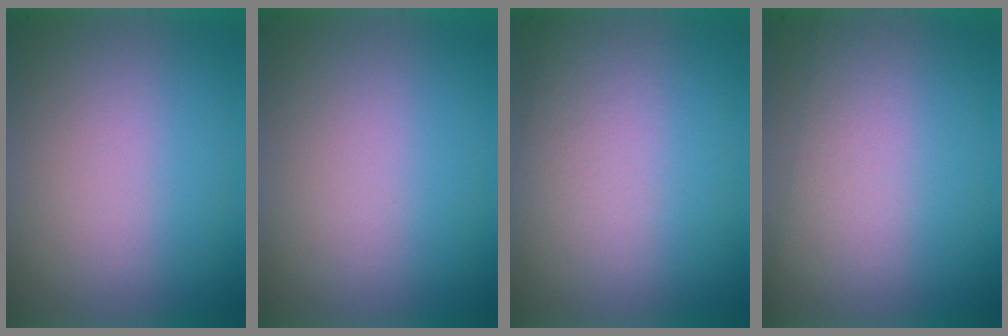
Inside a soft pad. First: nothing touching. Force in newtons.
{"total": 0.0}
{"total": 2.6}
{"total": 2.0}